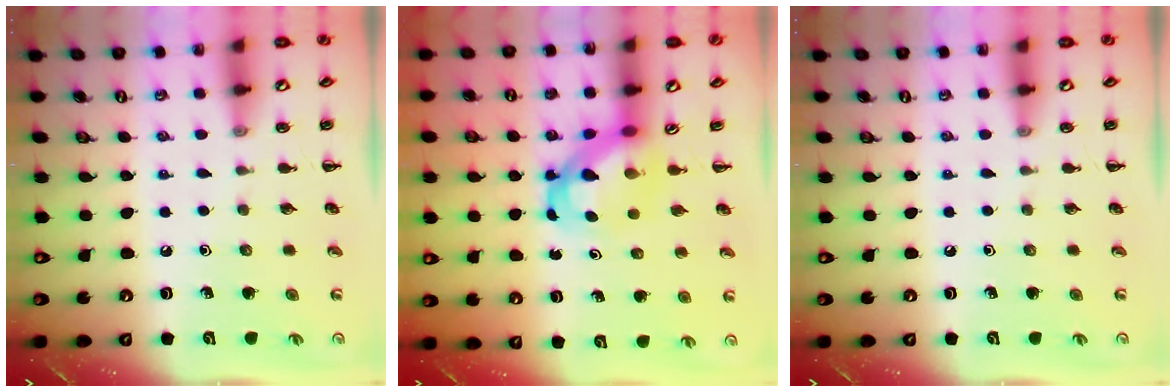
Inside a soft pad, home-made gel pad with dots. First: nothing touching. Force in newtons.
{"total": 5.4, "press": 5.2, "slide": 1.3}
{"total": 0.0}